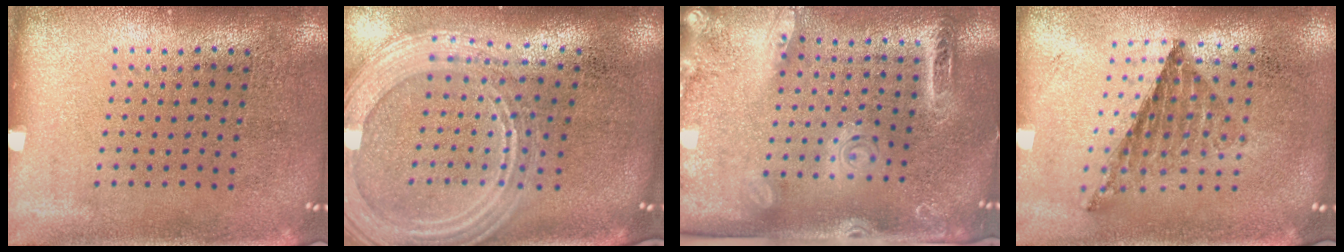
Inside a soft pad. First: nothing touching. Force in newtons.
{"total": 3.0, "press": 2.5, "slide": 1.6}
{"total": 2.5, "press": 2.0, "slide": 1.5}
{"total": 0.8, "press": 0.8, "slide": 0.1}